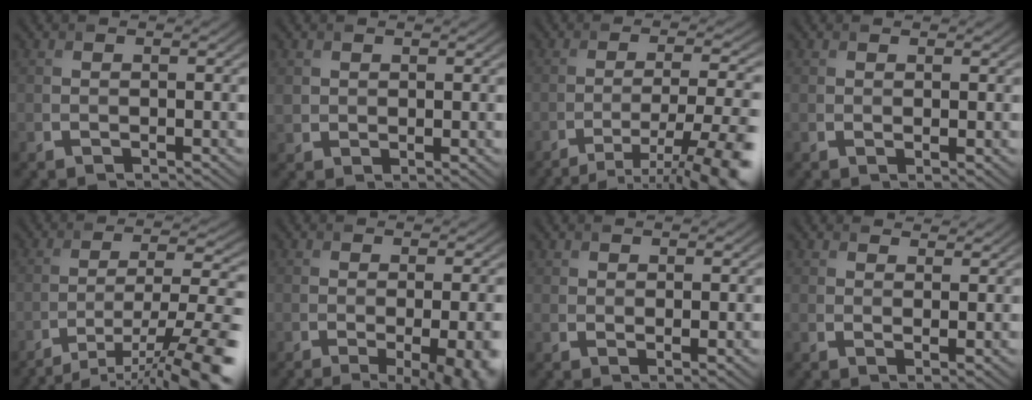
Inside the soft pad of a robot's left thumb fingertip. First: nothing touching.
{"total": 1.6, "force": [1.0, 1.2, 0.4], "torque": [-0.016, -0.004, 0.026]}
{"total": 11.6, "force": [-7.0, 2.6, 8.9], "torque": [-0.136, 0.001, -0.095]}
{"total": 0.8, "force": [0.5, 0.1, 0.5], "torque": [-0.011, 0.000, 0.011]}
{"total": 13.2, "force": [-8.8, 3.2, 9.3], "torque": [-0.154, -0.010, -0.124]}
{"total": 8.8, "force": [-2.4, 3.2, 7.9], "torque": [-0.077, -0.015, -0.013]}
{"total": 1.8, "force": [1.4, 0.5, 1.1], "torque": [-0.024, -0.003, 0.030]}
{"total": 3.2, "force": [2.8, 0.7, 1.4], "torque": [-0.030, -0.001, 0.053]}